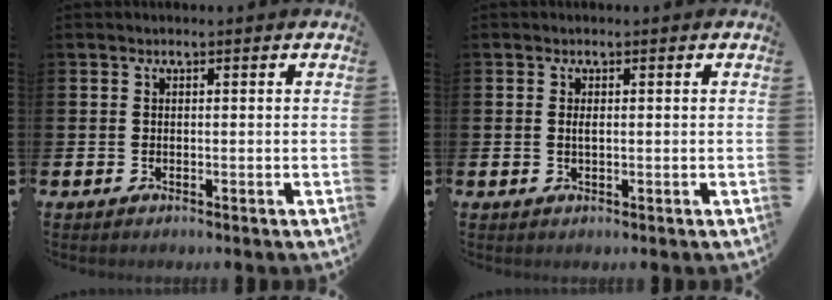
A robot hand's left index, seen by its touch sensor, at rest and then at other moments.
{"total": 0.8, "force": [0.2, 0.2, 0.7], "torque": [-0.011, -0.001, 0.001]}